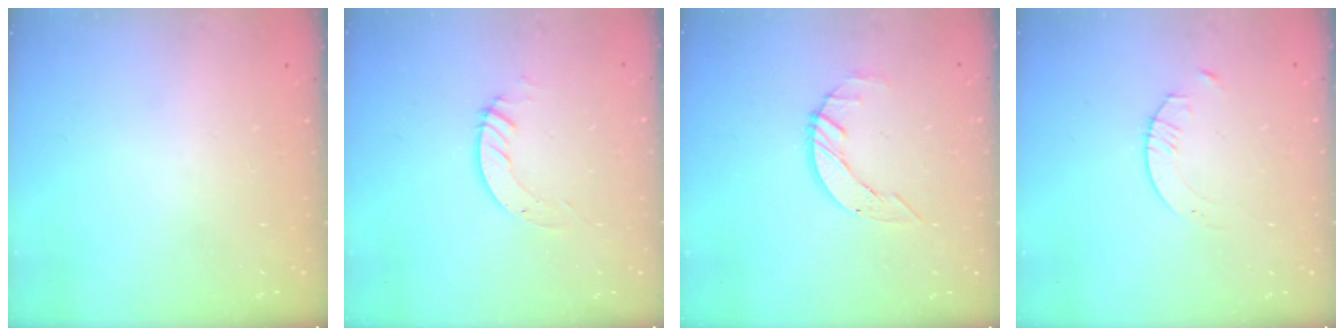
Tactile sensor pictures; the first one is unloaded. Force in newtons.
{"total": 3.8, "press": 3.8, "slide": 0.4}
{"total": 3.6, "press": 3.6, "slide": 0.4}
{"total": 1.6, "press": 1.6, "slide": 0.2}